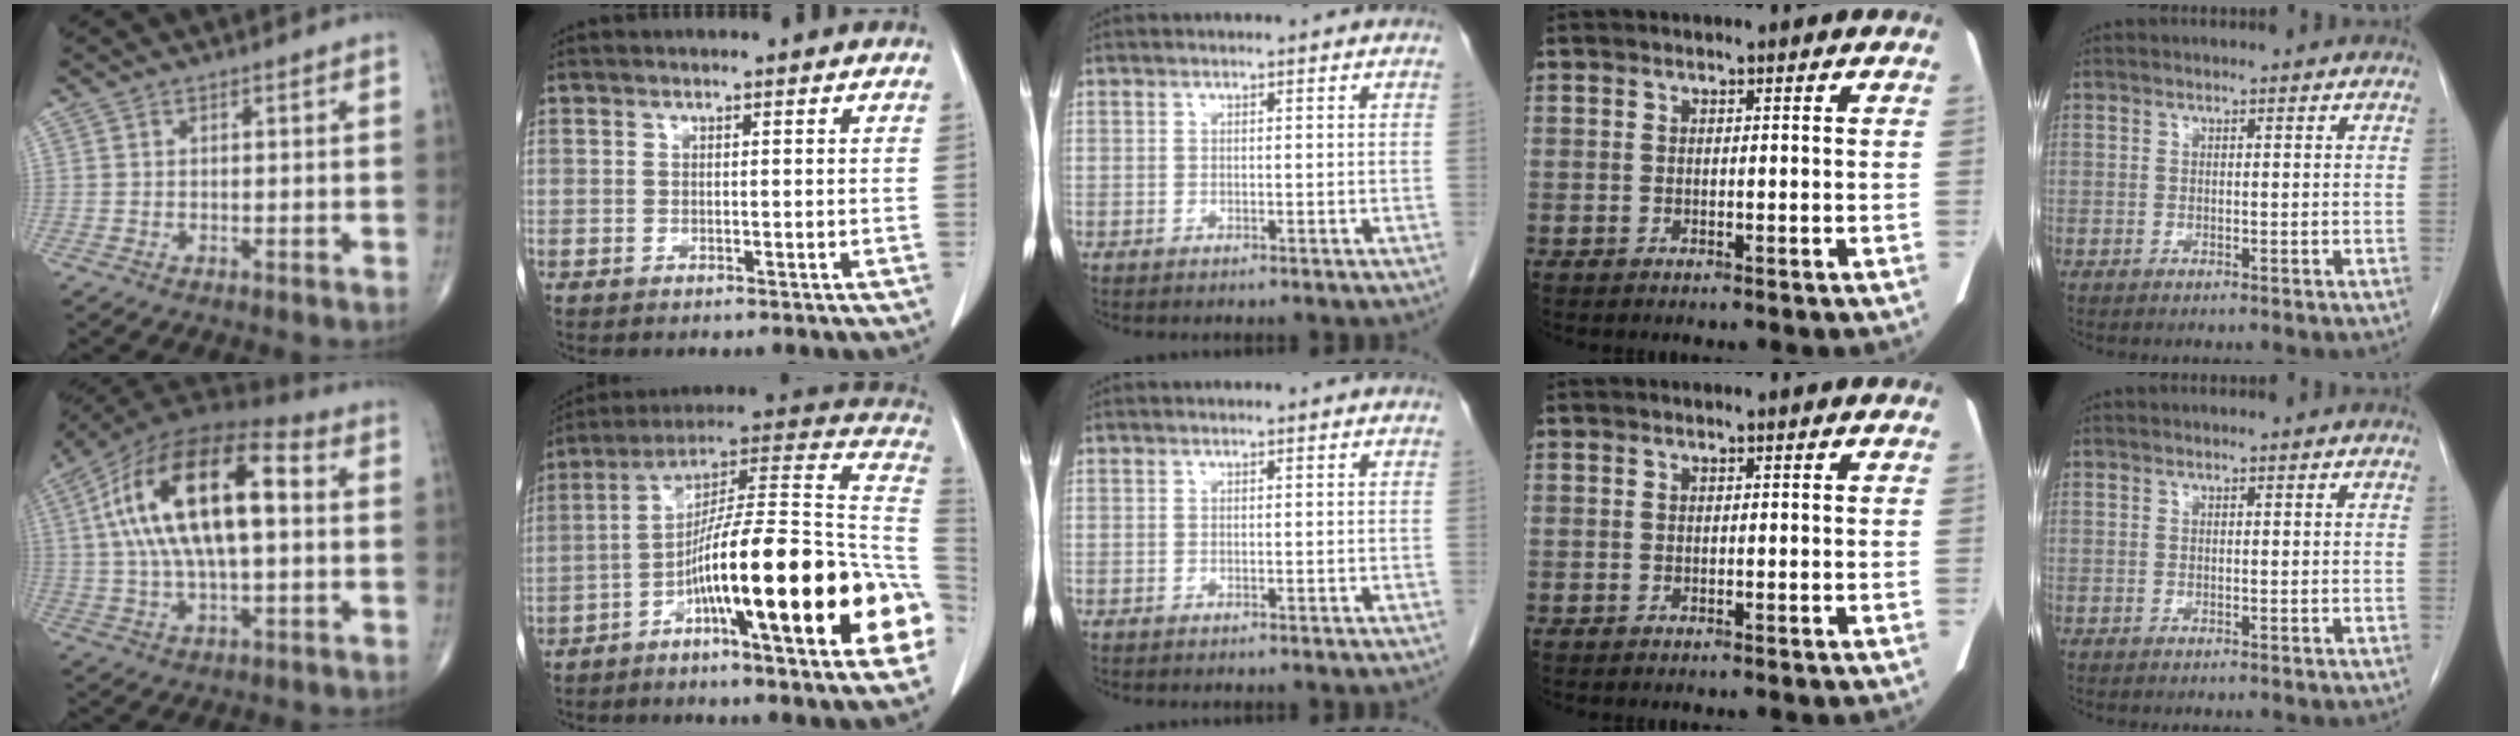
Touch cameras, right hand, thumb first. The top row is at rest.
{"thumb": {"total": 22.5, "force": [3.1, 9.9, 20.0], "torque": [-0.371, 0.033, 0.041]}, "index": {"total": 27.4, "force": [-8.3, 1.2, 26.1], "torque": [-0.306, 0.004, -0.143]}}